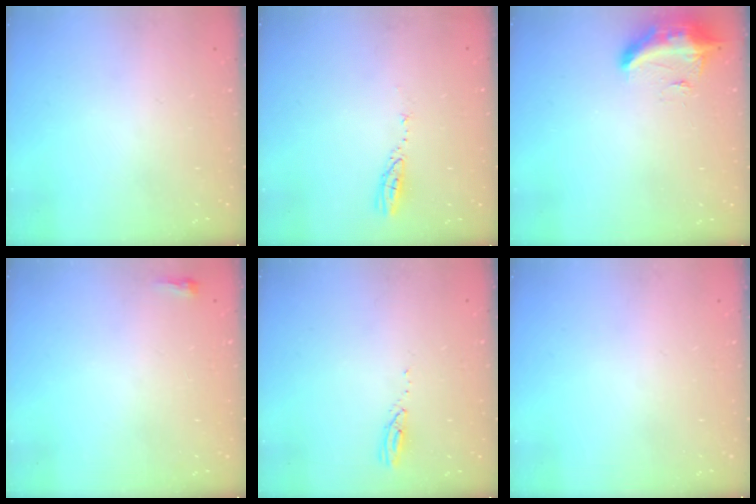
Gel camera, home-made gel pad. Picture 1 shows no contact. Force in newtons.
{"total": 3.5, "press": 3.5, "slide": 0.3}
{"total": 9.5, "press": 9.4, "slide": 1.2}
{"total": 2.4, "press": 2.4, "slide": 0.6}
{"total": 3.2, "press": 3.2, "slide": 0.2}
{"total": 0.0}